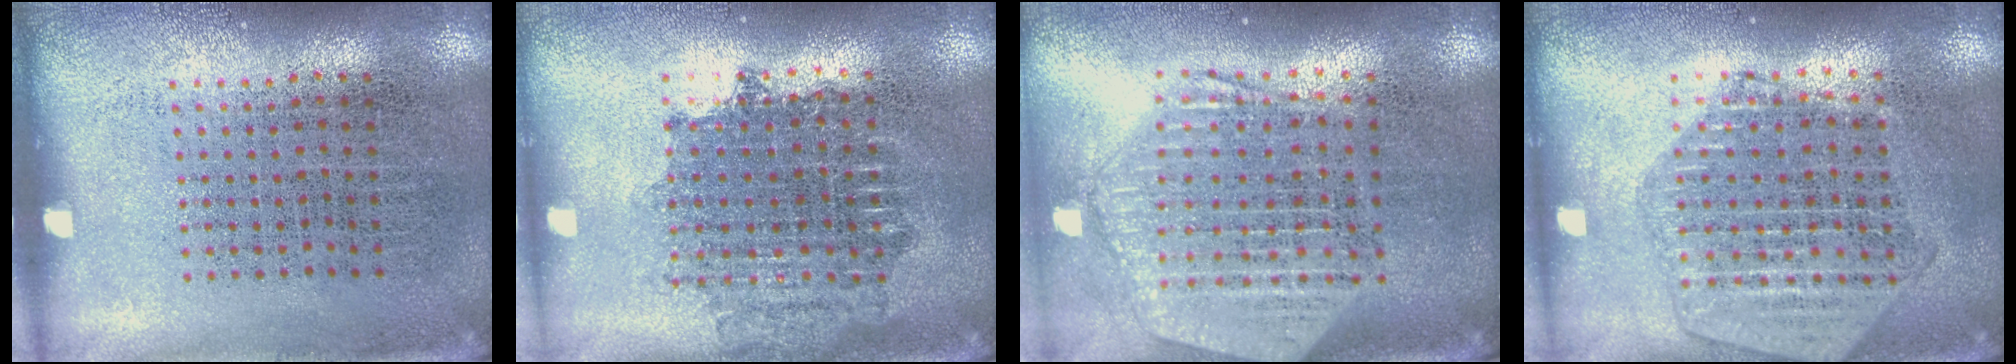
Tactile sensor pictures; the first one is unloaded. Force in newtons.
{"total": 1.7, "press": 1.4, "slide": 1.0}
{"total": 2.6, "press": 2.2, "slide": 1.3}
{"total": 2.0, "press": 1.8, "slide": 0.8}